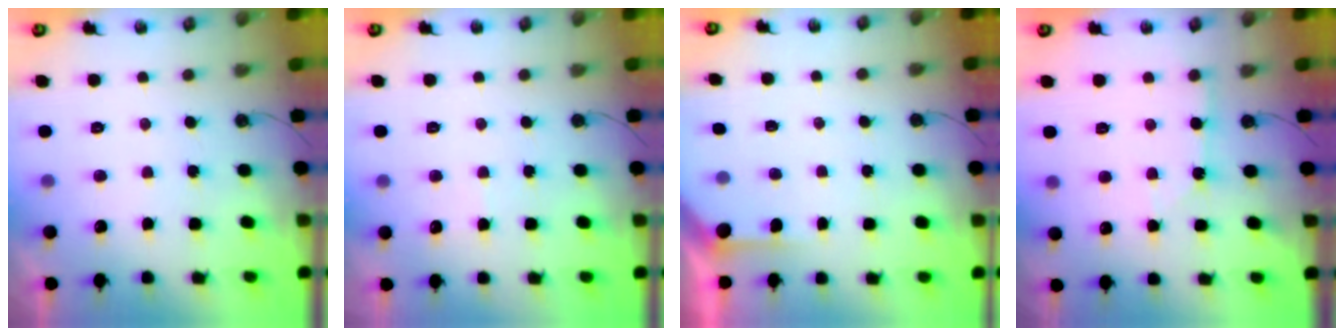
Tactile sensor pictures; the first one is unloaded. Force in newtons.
{"total": 5.2, "press": 5.1, "slide": 0.7}
{"total": 1.2, "press": 1.2, "slide": 0.1}
{"total": 2.2, "press": 2.2, "slide": 0.3}